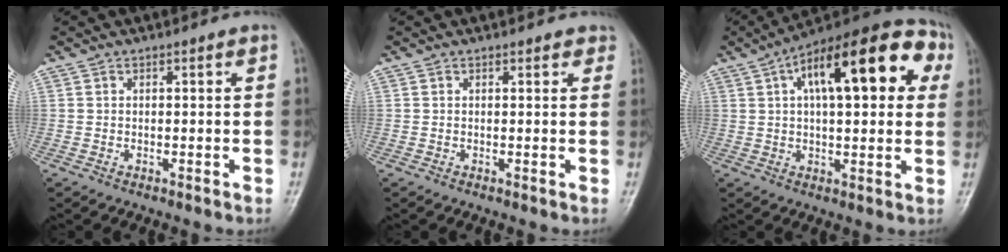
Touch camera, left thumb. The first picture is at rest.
{"total": 1.6, "force": [1.2, 0.8, 0.7], "torque": [0.008, -0.001, 0.007]}
{"total": 22.8, "force": [7.2, 9.5, 19.4], "torque": [-0.265, 0.035, 0.100]}